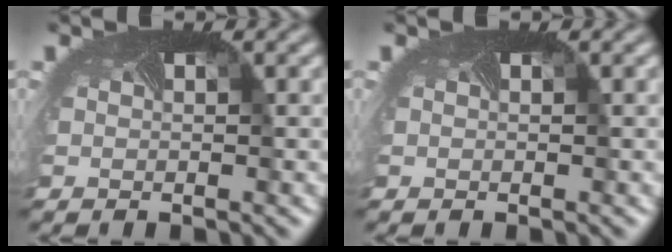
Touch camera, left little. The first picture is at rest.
{"total": 0.0}